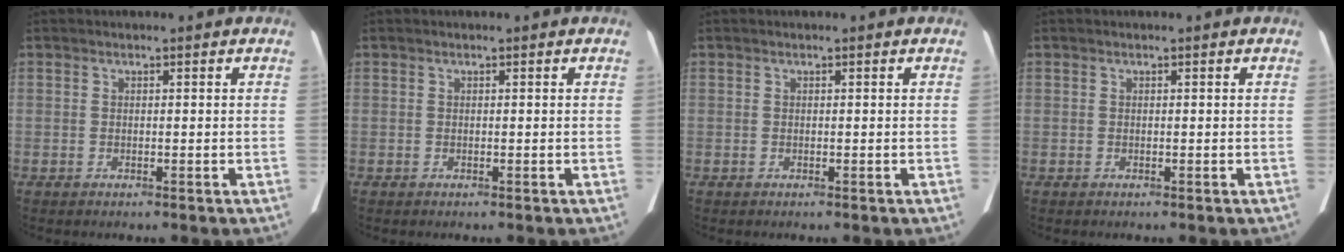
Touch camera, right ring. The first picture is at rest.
{"total": 0.0}
{"total": 0.0}
{"total": 0.0}